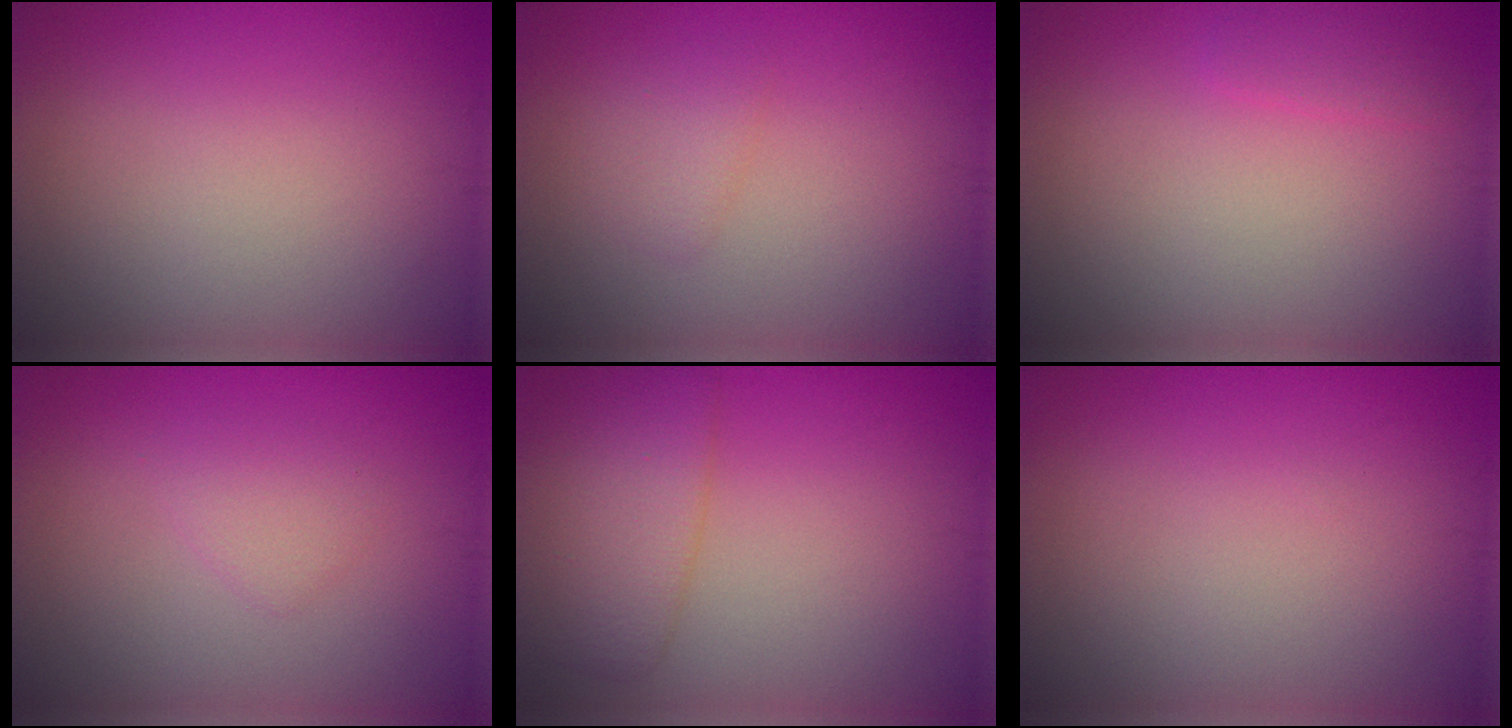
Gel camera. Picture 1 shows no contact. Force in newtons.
{"total": 1.3, "press": 1.3, "slide": 0.1}
{"total": 1.2, "press": 1.2, "slide": 0.2}
{"total": 1.4, "press": 1.4, "slide": 0.1}
{"total": 4.3, "press": 4.3, "slide": 0.2}
{"total": 0.0}